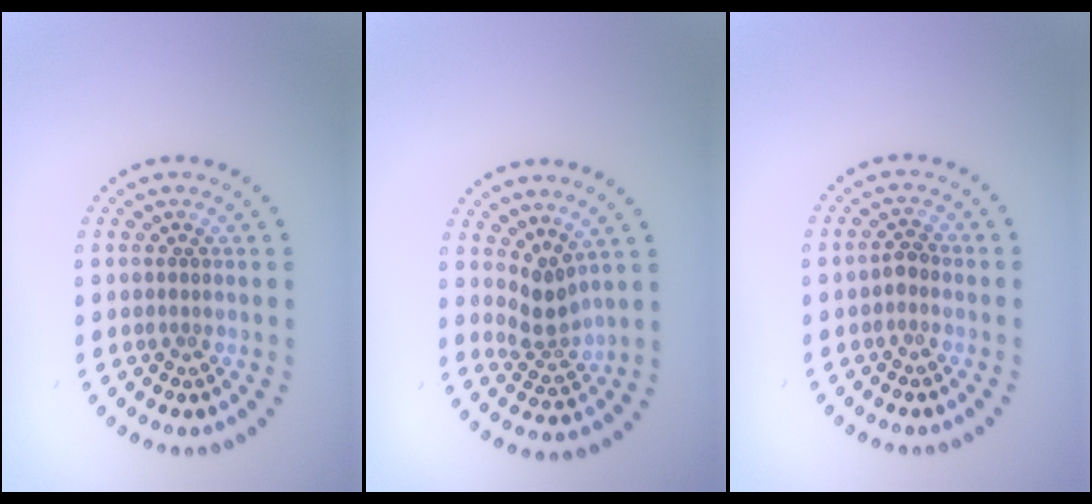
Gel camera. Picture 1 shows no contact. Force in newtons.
{"total": 2.7, "press": 1.9, "slide": 1.9}
{"total": 1.1, "press": 1.0, "slide": 0.5}